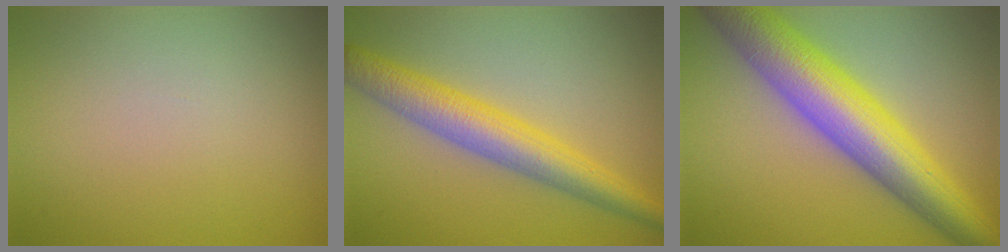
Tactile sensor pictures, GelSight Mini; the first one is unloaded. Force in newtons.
{"total": 5.5, "press": 5.5, "slide": 0.1}
{"total": 10.0, "press": 10.0, "slide": 0.1}